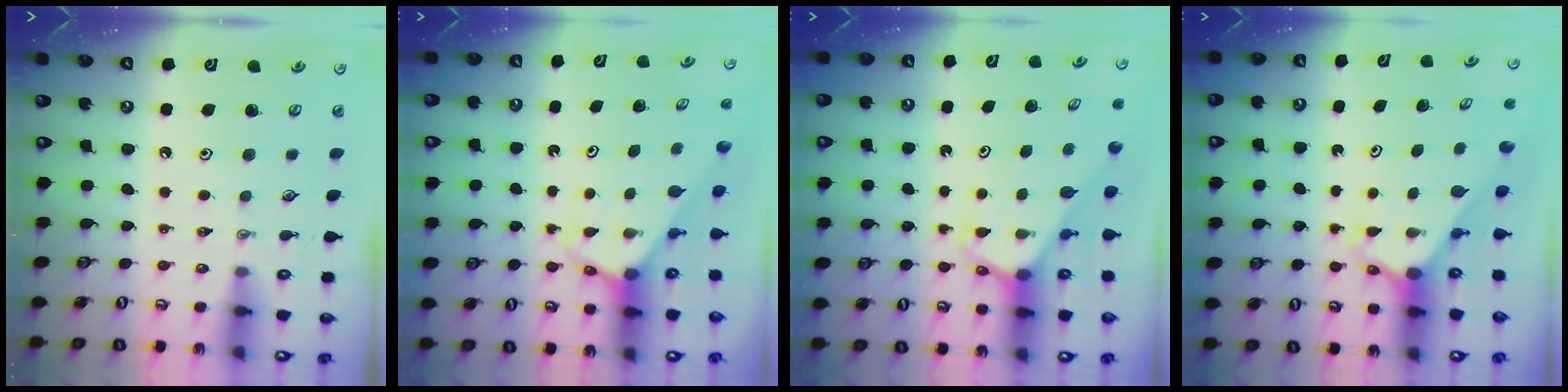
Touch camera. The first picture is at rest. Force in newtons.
{"total": 2.8, "press": 2.8, "slide": 0.2}
{"total": 2.6, "press": 2.6, "slide": 0.2}
{"total": 2.6, "press": 2.6, "slide": 0.2}